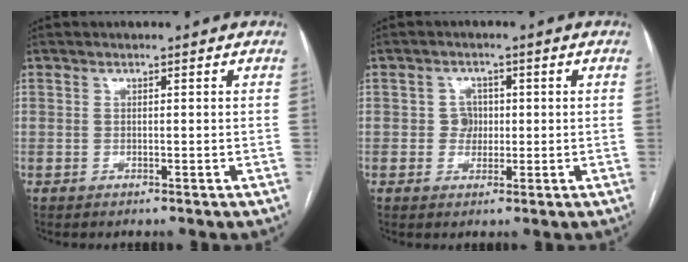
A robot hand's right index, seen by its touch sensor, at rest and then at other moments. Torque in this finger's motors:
{"motor_torque": [0.04, 0.06, 0.00, 0.00]}